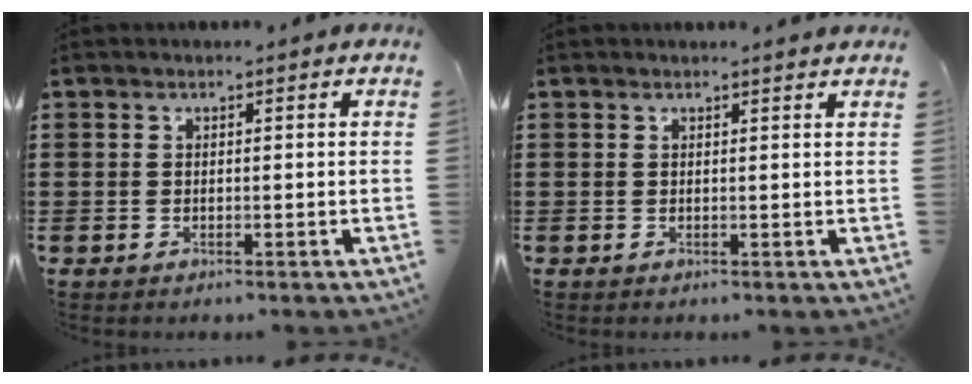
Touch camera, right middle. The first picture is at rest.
{"total": 0.7, "force": [0.7, 0.0, 0.1], "torque": [0.005, -0.007, 0.012]}